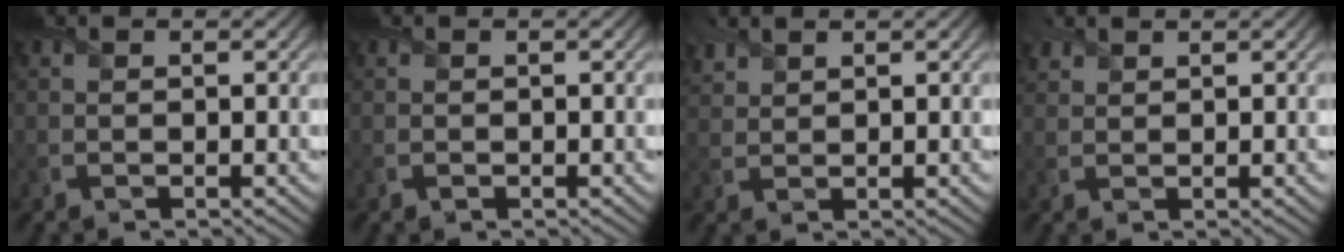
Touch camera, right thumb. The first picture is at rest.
{"total": 0.6, "force": [-0.2, 0.5, 0.2], "torque": [-0.002, -0.006, -0.005]}
{"total": 2.5, "force": [2.1, 1.0, 0.9], "torque": [-0.028, 0.008, 0.051]}
{"total": 1.6, "force": [1.5, 0.6, 0.3], "torque": [-0.013, 0.007, 0.036]}